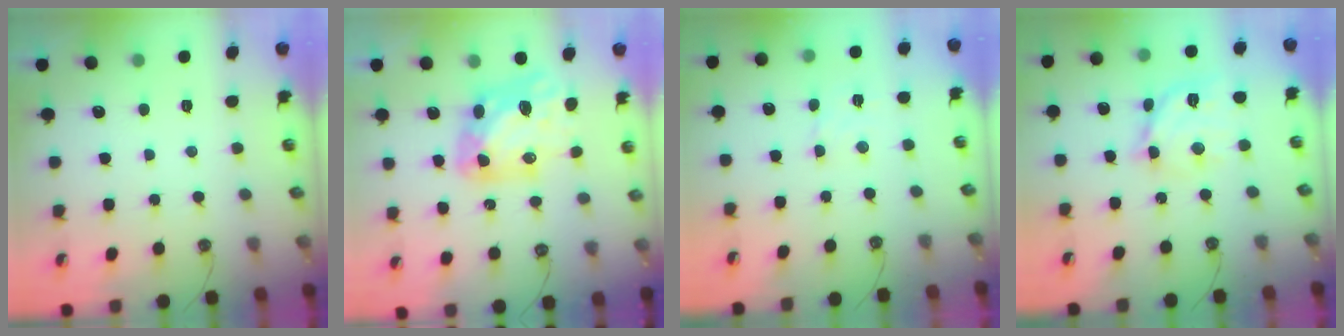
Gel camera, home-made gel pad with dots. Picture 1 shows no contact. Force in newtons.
{"total": 11.1, "press": 11.0, "slide": 1.5}
{"total": 3.0, "press": 2.9, "slide": 0.5}
{"total": 13.4, "press": 13.3, "slide": 1.0}